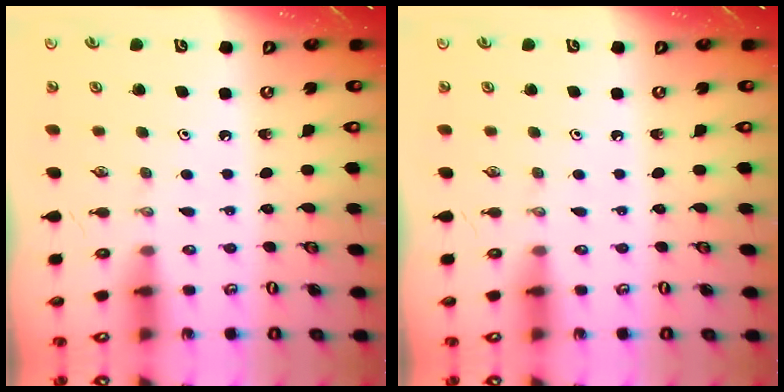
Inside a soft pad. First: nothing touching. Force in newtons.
{"total": 0.0}